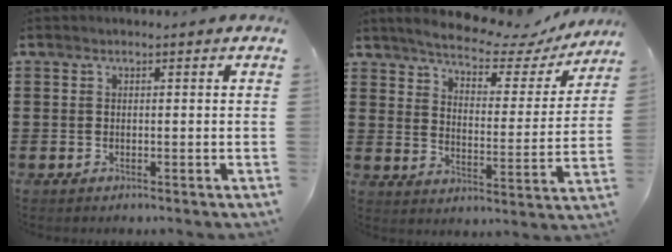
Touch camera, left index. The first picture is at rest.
{"total": 5.9, "force": [5.4, 0.9, 2.2], "torque": [-0.062, -0.037, 0.086]}